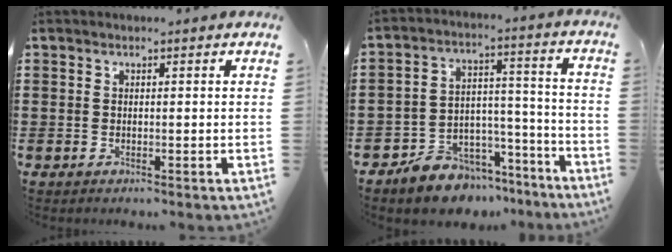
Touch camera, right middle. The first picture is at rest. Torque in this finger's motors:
{"motor_torque": [1.46, -0.68, 0.13, 0.05]}